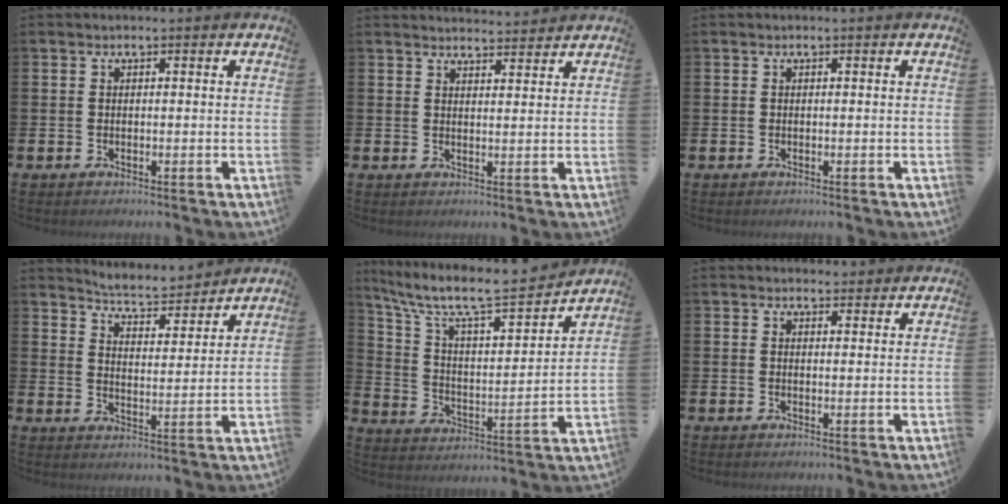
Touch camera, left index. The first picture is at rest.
{"total": 3.1, "force": [3.1, 0.1, -0.1], "torque": [-0.002, -0.019, 0.056]}
{"total": 0.0}
{"total": 5.6, "force": [5.6, 0.4, 0.6], "torque": [-0.030, -0.043, 0.095]}
{"total": 9.2, "force": [8.0, 1.8, 4.1], "torque": [-0.118, -0.055, 0.134]}
{"total": 2.0, "force": [1.9, 0.6, -0.1], "torque": [0.009, -0.007, 0.032]}